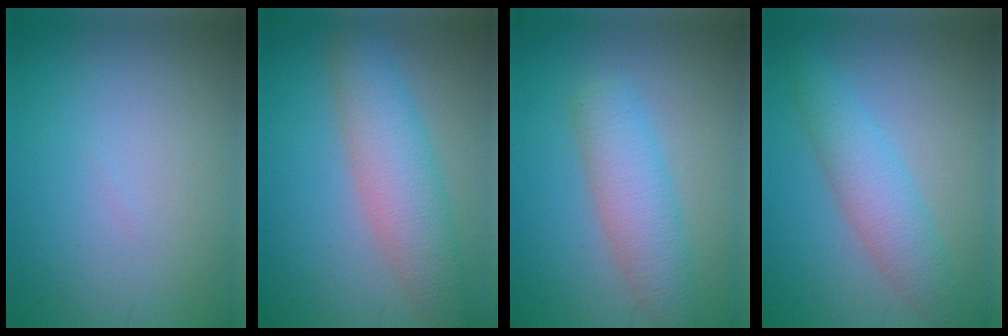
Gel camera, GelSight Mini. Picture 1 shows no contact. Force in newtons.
{"total": 5.7, "press": 5.7, "slide": 0.3}
{"total": 4.6, "press": 4.6, "slide": 0.2}
{"total": 4.1, "press": 4.1, "slide": 0.1}